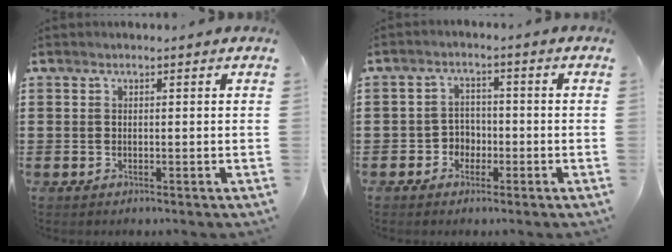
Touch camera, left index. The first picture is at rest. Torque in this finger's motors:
{"motor_torque": [0.19, 0.19, 0.01, 0.01]}